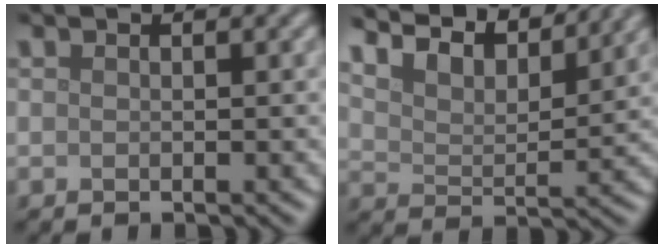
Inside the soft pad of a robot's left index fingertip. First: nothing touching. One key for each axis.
{"total": 10.1, "fx": 8.8, "fy": 2.7, "fz": 4.2, "tx": -0.090, "ty": 0.012, "tz": 0.126}